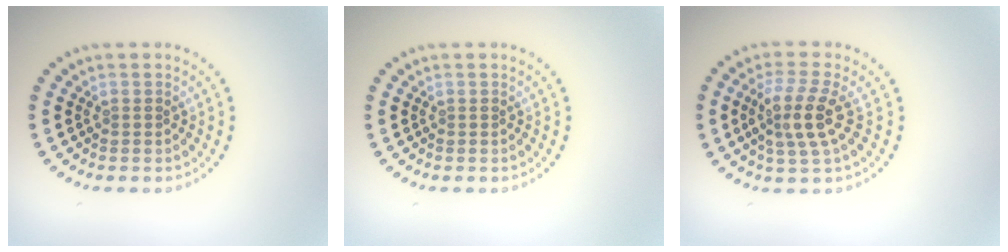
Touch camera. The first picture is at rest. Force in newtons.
{"total": 0.0}
{"total": 3.7, "press": 3.2, "slide": 1.8}